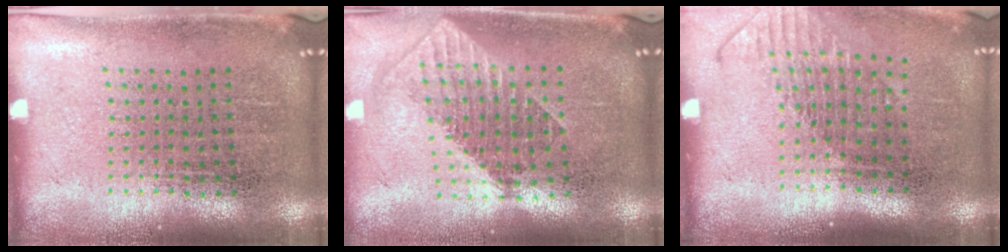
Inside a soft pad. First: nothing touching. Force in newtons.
{"total": 1.8, "press": 1.5, "slide": 1.1}
{"total": 1.5, "press": 1.1, "slide": 0.9}